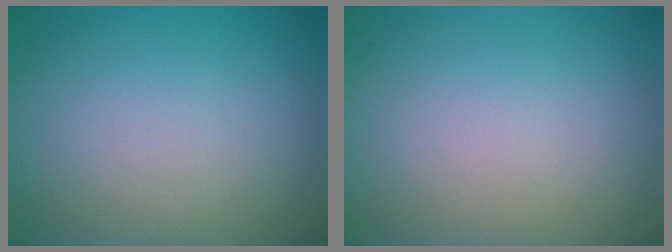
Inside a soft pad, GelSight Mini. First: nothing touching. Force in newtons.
{"total": 0.0}